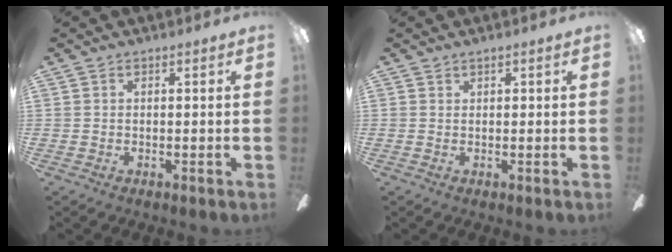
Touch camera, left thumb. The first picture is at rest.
{"total": 0.6, "force": [0.5, 0.0, 0.4], "torque": [-0.009, -0.001, 0.009]}